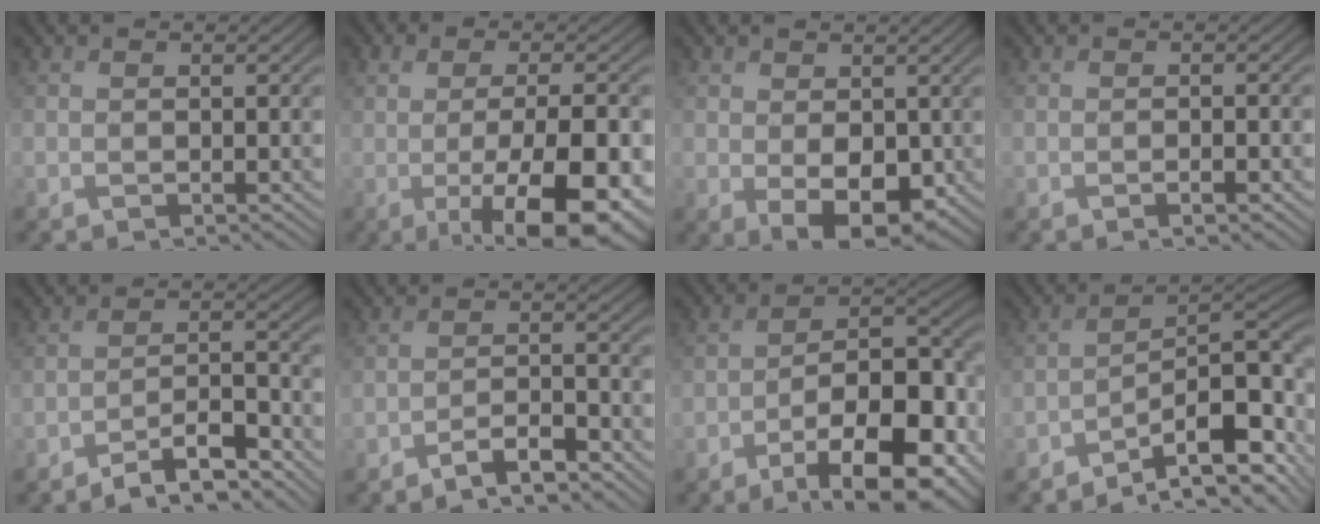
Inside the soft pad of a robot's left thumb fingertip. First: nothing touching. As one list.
[{"total": 12.8, "force": [-3.1, 5.0, 11.3], "torque": [-0.159, -0.014, -0.038]}, {"total": 6.0, "force": [-0.3, 3.8, 4.6], "torque": [-0.090, -0.018, 0.001]}, {"total": 1.3, "force": [-0.6, 0.3, 1.1], "torque": [-0.017, 0.000, -0.010]}, {"total": 5.8, "force": [-4.6, 1.2, 3.3], "torque": [-0.052, 0.009, -0.083]}, {"total": 3.7, "force": [-3.0, 0.7, 2.1], "torque": [-0.039, 0.007, -0.058]}, {"total": 14.7, "force": [-7.9, 6.1, 10.8], "torque": [-0.161, -0.006, -0.131]}, {"total": 12.9, "force": [-6.3, 4.9, 10.1], "torque": [-0.142, -0.007, -0.103]}]